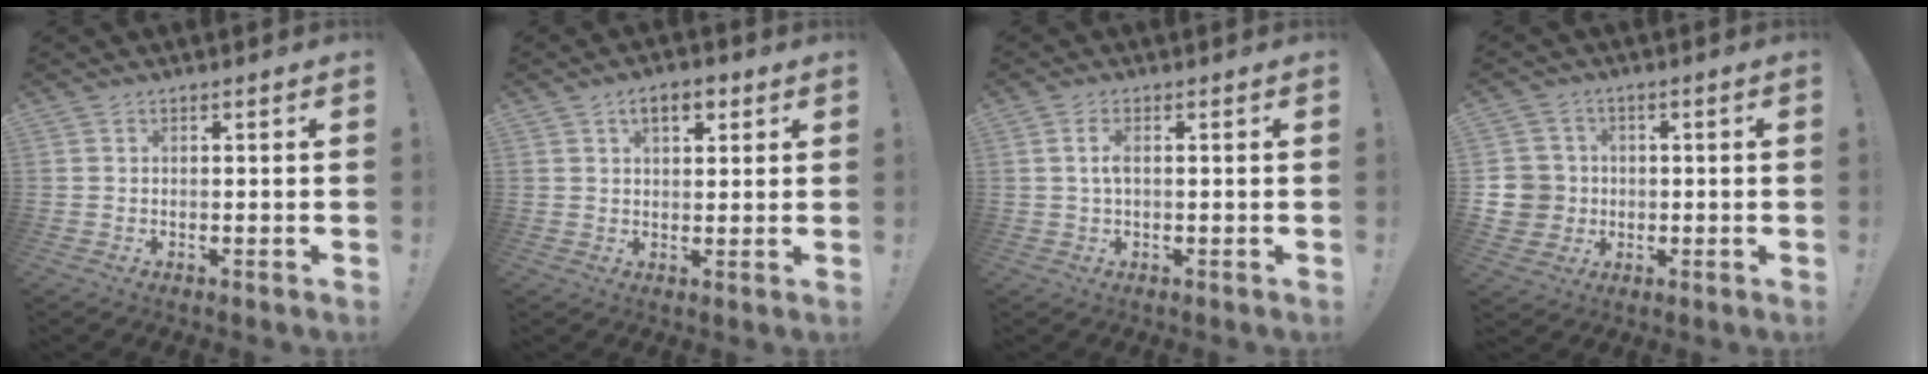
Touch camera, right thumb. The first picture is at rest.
{"total": 5.7, "force": [2.7, 3.2, 3.9], "torque": [-0.059, 0.003, 0.045]}
{"total": 3.4, "force": [0.5, 1.3, 3.1], "torque": [-0.061, 0.001, 0.004]}
{"total": 8.1, "force": [-0.4, 7.7, 2.2], "torque": [-0.054, 0.011, -0.001]}